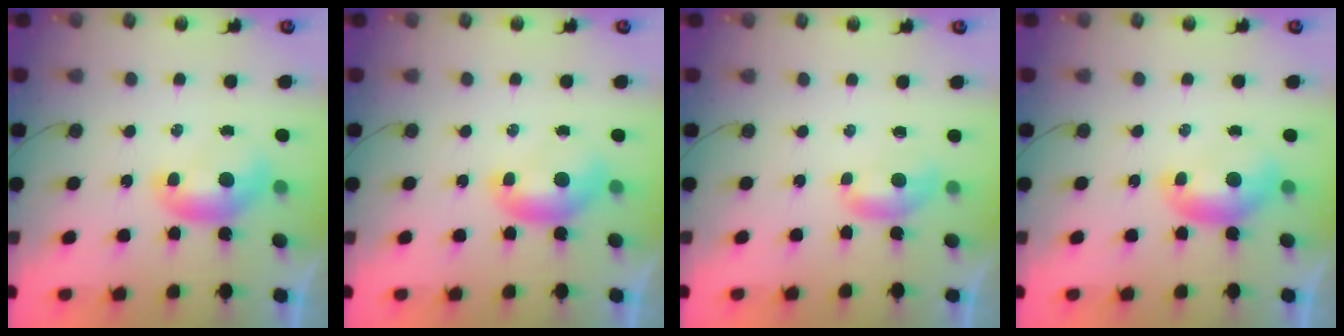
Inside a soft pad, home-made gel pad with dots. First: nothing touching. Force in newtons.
{"total": 0.0}
{"total": 2.4, "press": 2.3, "slide": 0.5}
{"total": 0.0}